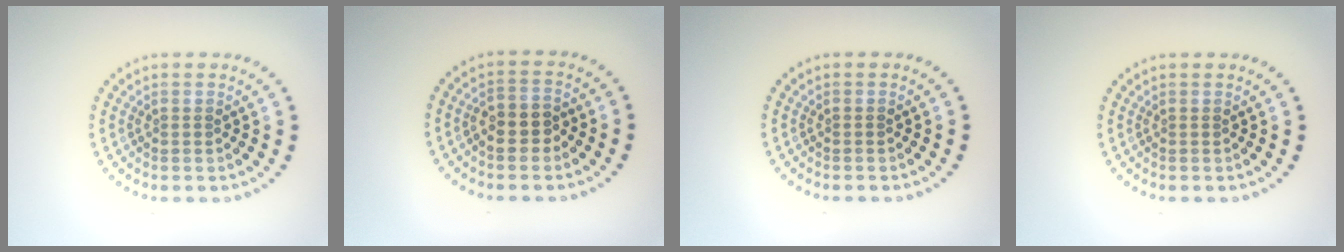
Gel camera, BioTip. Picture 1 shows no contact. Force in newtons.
{"total": 2.4, "press": 2.3, "slide": 0.7}
{"total": 0.0}
{"total": 0.0}